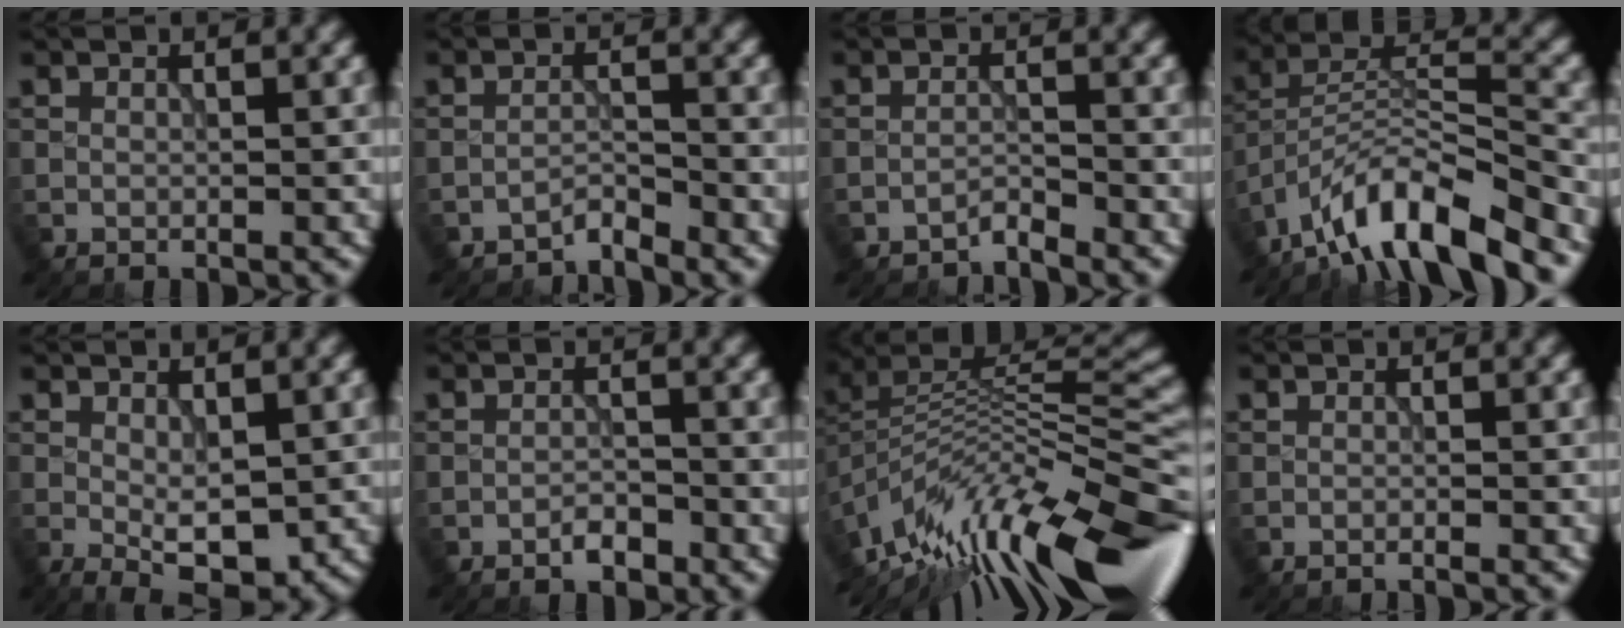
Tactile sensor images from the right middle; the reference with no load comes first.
{"total": 1.8, "force": [-1.8, 0.1, 0.3], "torque": [-0.002, 0.007, -0.035]}
{"total": 1.4, "force": [-1.4, 0.0, 0.2], "torque": [-0.001, 0.007, -0.030]}
{"total": 10.8, "force": [-8.4, 2.6, 6.3], "torque": [-0.097, 0.012, -0.159]}
{"total": 3.9, "force": [-0.4, 1.6, 3.6], "torque": [-0.064, -0.007, -0.003]}
{"total": 1.6, "force": [-1.2, 0.6, 0.9], "torque": [-0.013, 0.004, -0.024]}
{"total": 14.4, "force": [-7.5, 5.0, 11.2], "torque": [-0.211, 0.015, -0.129]}
{"total": 0.9, "force": [-0.7, 0.1, 0.5], "torque": [-0.001, -0.004, -0.021]}